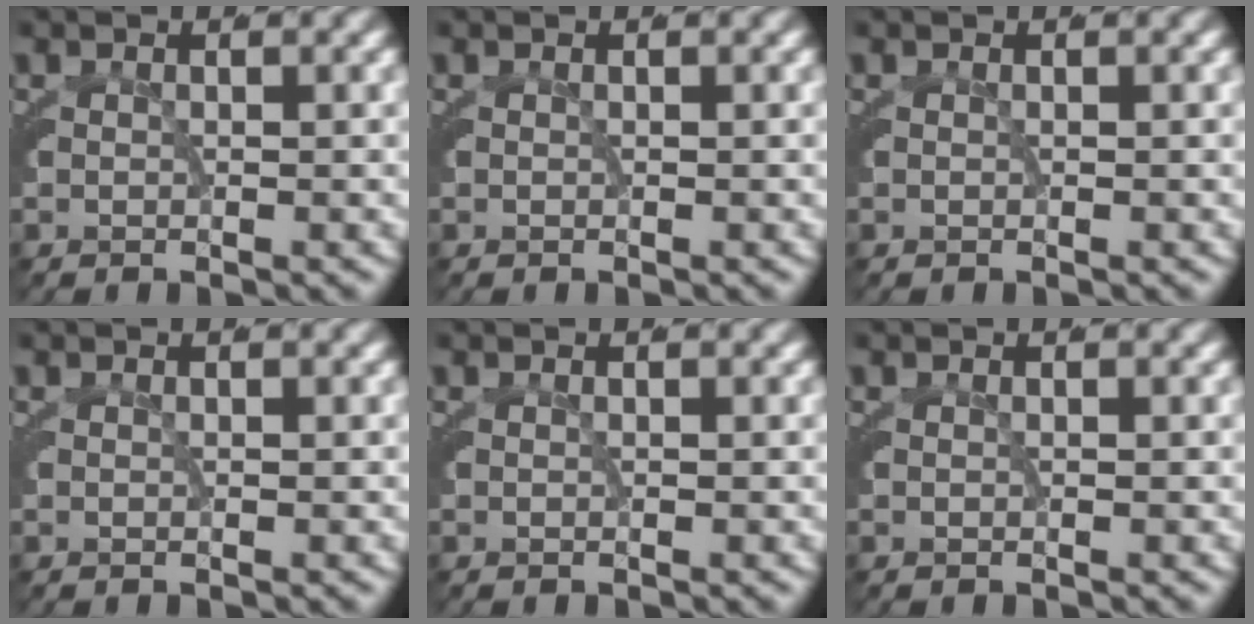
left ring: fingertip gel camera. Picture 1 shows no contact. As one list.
[{"total": 0.0}, {"total": 0.0}, {"total": 0.0}, {"total": 0.0}, {"total": 0.0}]